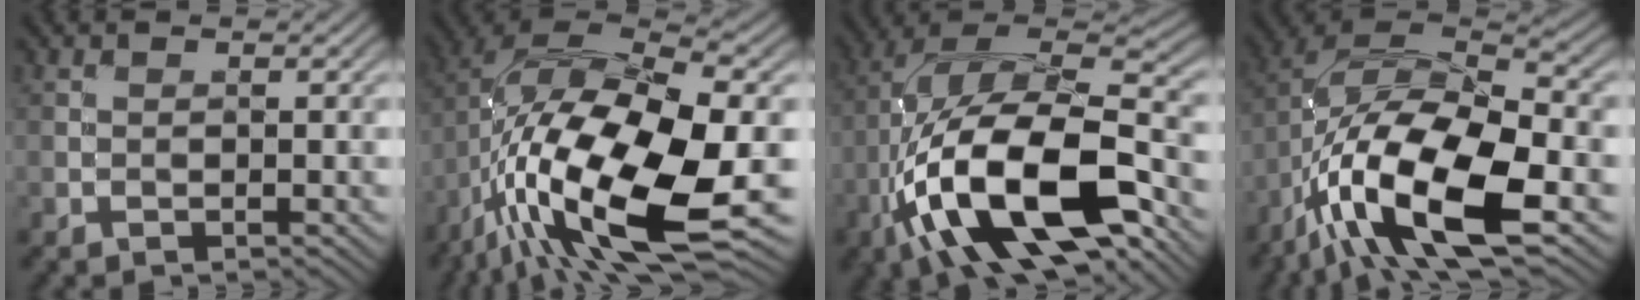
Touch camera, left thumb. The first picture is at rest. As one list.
[{"total": 19.1, "force": [-6.7, 7.3, 16.3], "torque": [-0.319, -0.024, -0.114]}, {"total": 18.5, "force": [-7.1, 7.9, 15.2], "torque": [-0.300, -0.004, -0.126]}, {"total": 16.9, "force": [-7.6, 6.6, 13.5], "torque": [-0.270, -0.015, -0.145]}]